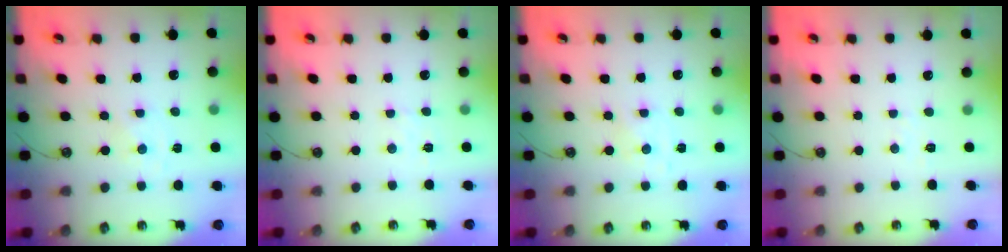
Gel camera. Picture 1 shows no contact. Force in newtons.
{"total": 1.6, "press": 1.5, "slide": 0.4}
{"total": 0.8, "press": 0.8, "slide": 0.2}
{"total": 3.1, "press": 3.1, "slide": 0.4}